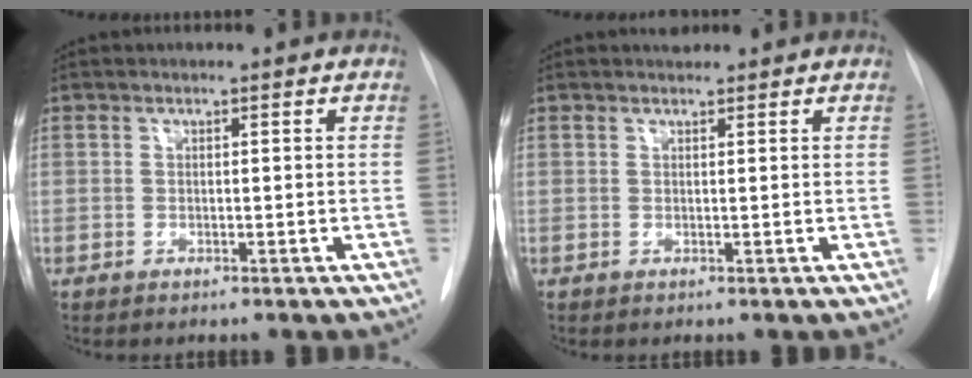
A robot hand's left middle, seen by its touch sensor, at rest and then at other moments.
{"total": 0.9, "force": [0.9, 0.3, 0.0], "torque": [-0.010, 0.004, 0.015]}